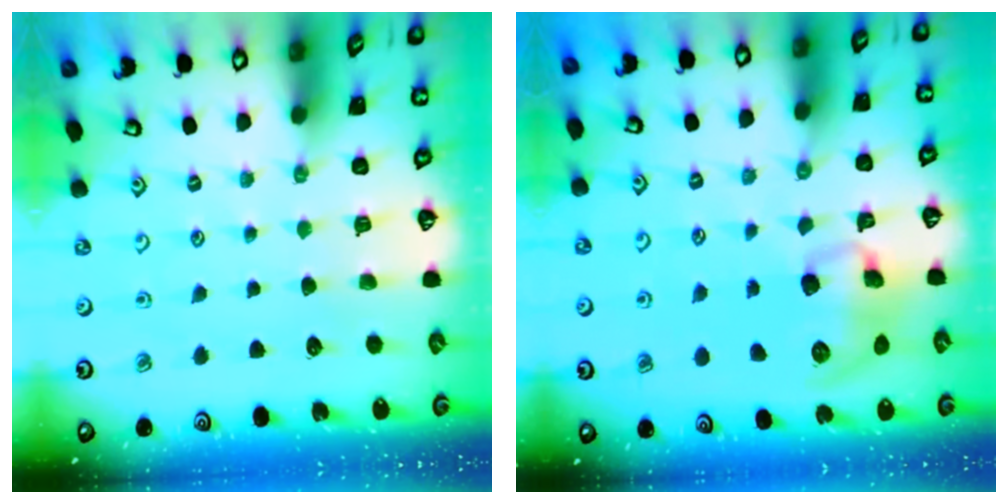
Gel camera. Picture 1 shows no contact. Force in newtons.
{"total": 10.3, "press": 10.3, "slide": 0.5}